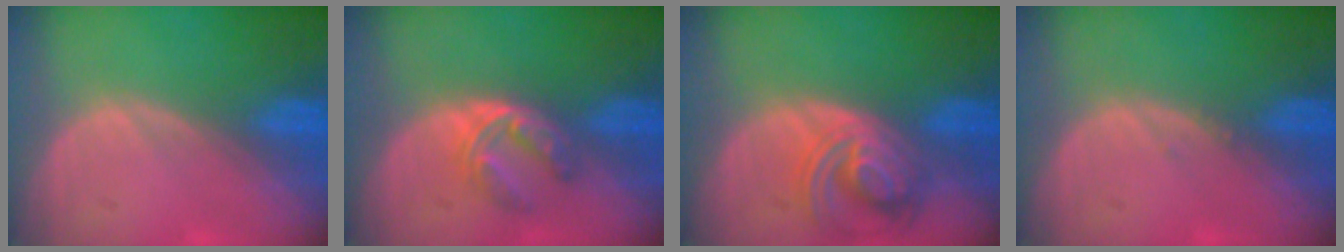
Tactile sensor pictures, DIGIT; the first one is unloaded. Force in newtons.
{"total": 6.0, "press": 4.8, "slide": 3.6}
{"total": 7.8, "press": 6.9, "slide": 3.6}
{"total": 0.5, "press": 0.5, "slide": 0.2}